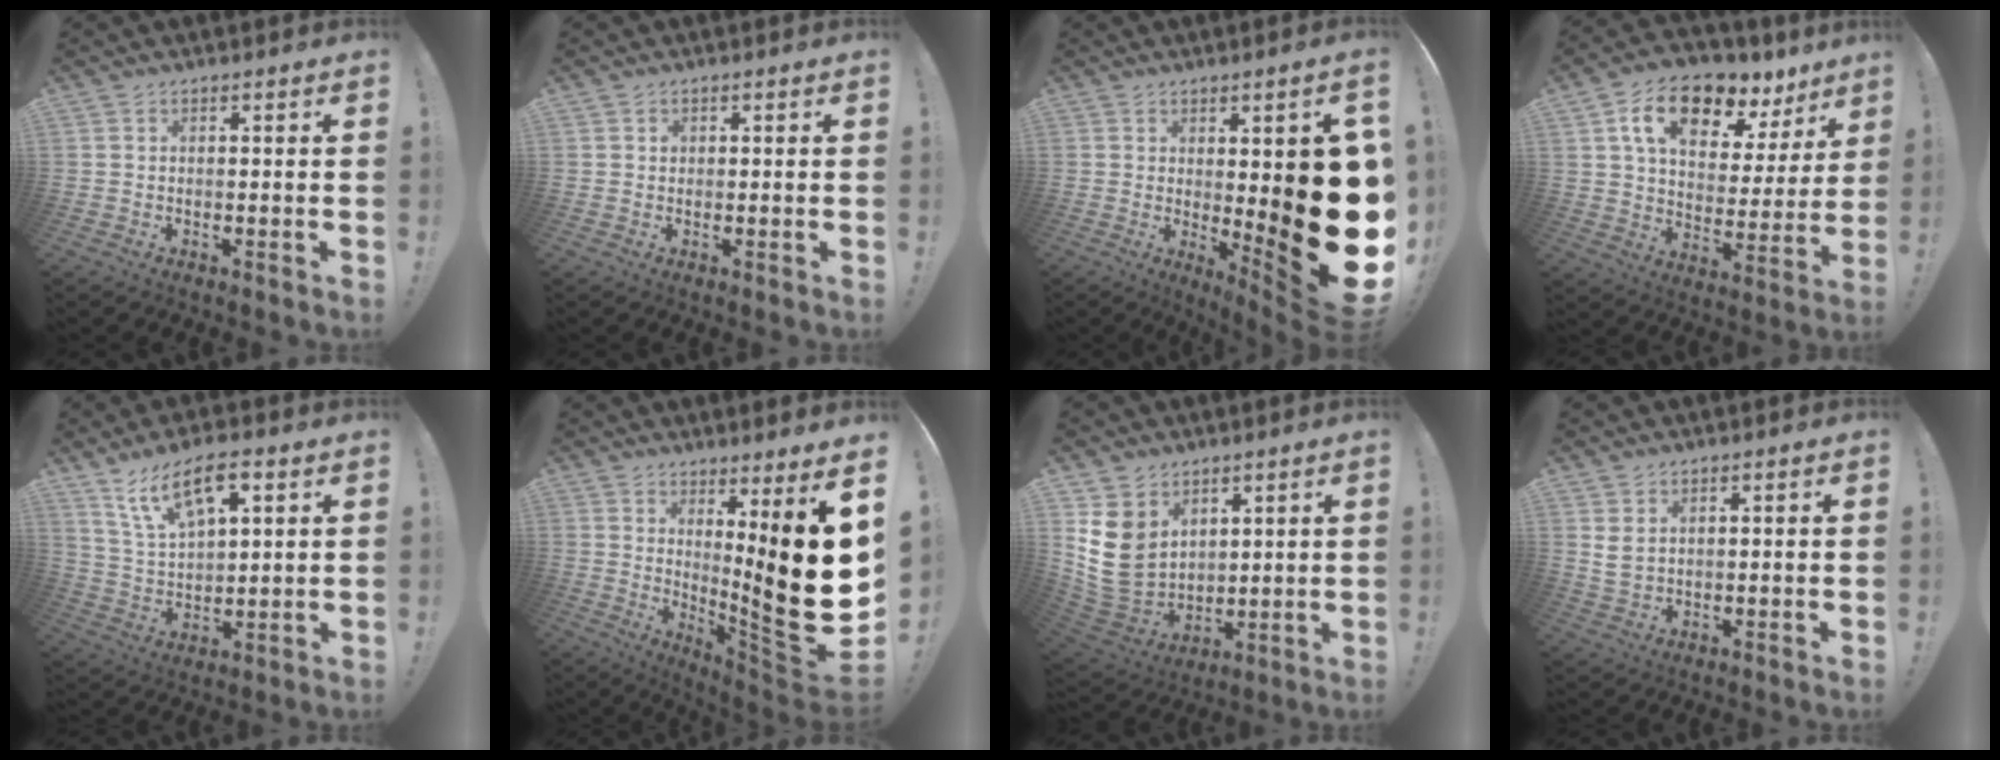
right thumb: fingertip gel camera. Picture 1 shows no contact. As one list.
[{"total": 0.8, "force": [0.2, 0.8, 0.1], "torque": [0.005, -0.002, 0.002]}, {"total": 17.8, "force": [-0.5, 3.0, 17.5], "torque": [-0.225, -0.036, 0.002]}, {"total": 16.1, "force": [9.2, 8.7, 9.9], "torque": [-0.157, -0.047, 0.161]}, {"total": 12.6, "force": [7.5, 5.5, 8.5], "torque": [-0.152, -0.022, 0.136]}, {"total": 19.8, "force": [2.4, 1.3, 19.6], "torque": [-0.273, -0.060, 0.043]}, {"total": 14.0, "force": [4.1, 11.3, 7.1], "torque": [-0.157, -0.030, 0.087]}, {"total": 4.2, "force": [2.2, 2.7, 2.3], "torque": [-0.039, -0.005, 0.043]}]